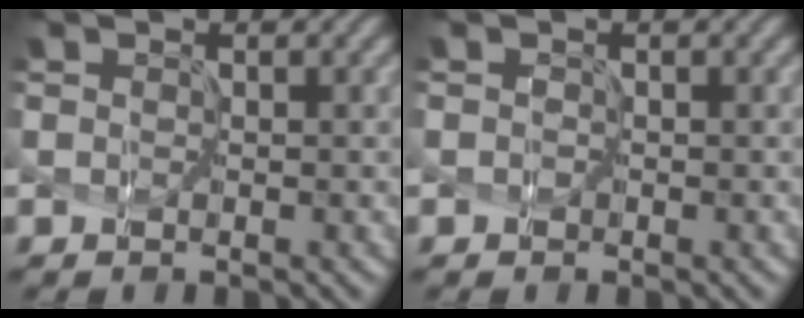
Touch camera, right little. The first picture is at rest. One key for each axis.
{"total": 0.0}